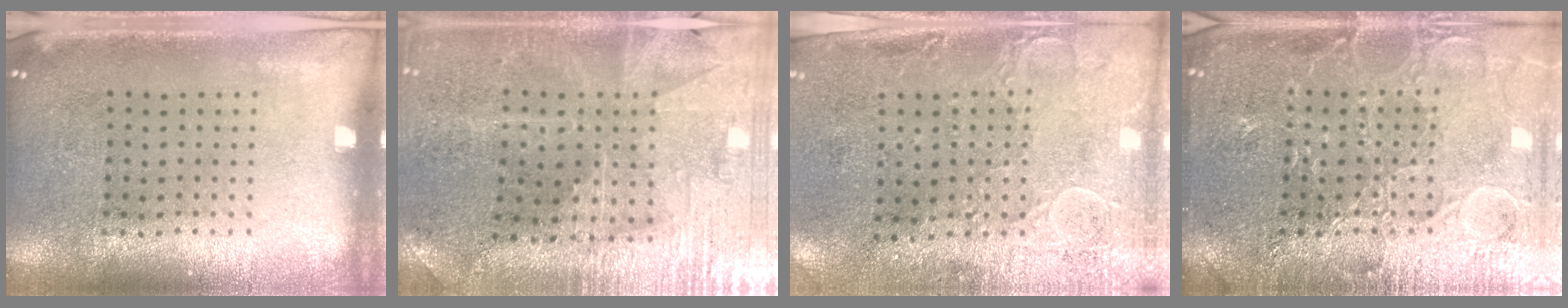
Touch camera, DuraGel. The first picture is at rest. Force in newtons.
{"total": 1.4, "press": 1.3, "slide": 0.4}
{"total": 3.0, "press": 2.3, "slide": 1.9}
{"total": 5.9, "press": 5.9, "slide": 0.7}